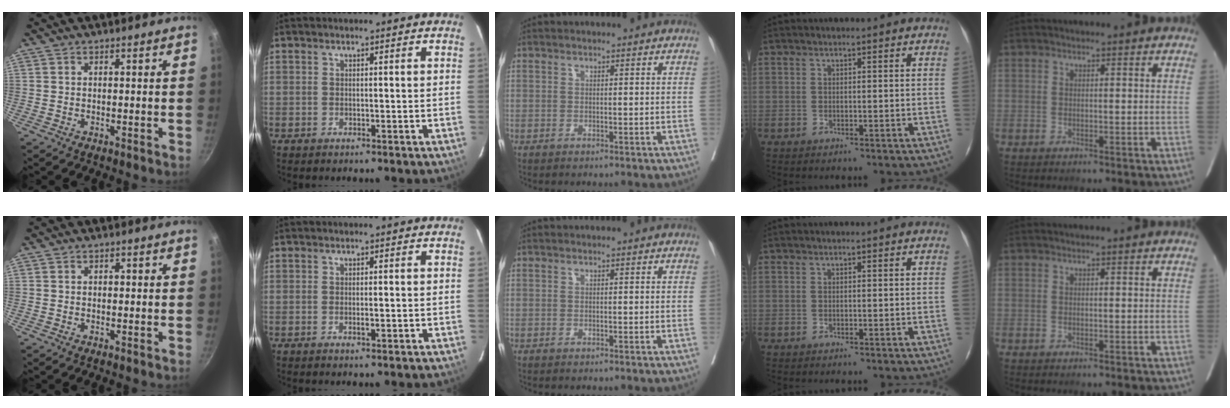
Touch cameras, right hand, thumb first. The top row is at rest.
{"thumb": {"total": 0.7, "force": [0.1, 0.5, 0.5], "torque": [-0.006, 0.002, 0.002]}, "index": {"total": 1.5, "force": [-0.4, 0.5, 1.3], "torque": [-0.027, -0.001, -0.004]}}